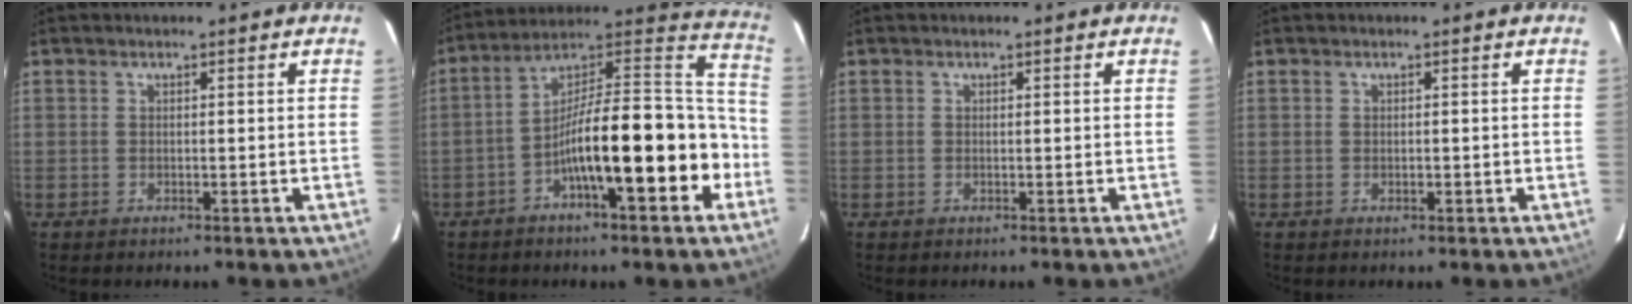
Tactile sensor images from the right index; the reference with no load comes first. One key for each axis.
{"total": 19.4, "fx": -6.4, "fy": 3.9, "fz": 17.9, "tx": -0.279, "ty": 0.034, "tz": -0.102}
{"total": 0.0}
{"total": 0.8, "fx": -0.2, "fy": 0.4, "fz": 0.6, "tx": -0.011, "ty": 0.000, "tz": -0.003}